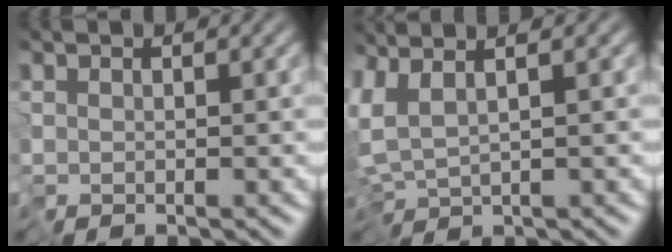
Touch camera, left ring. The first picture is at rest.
{"total": 3.3, "force": [0.4, 1.2, 3.0], "torque": [-0.073, 0.005, 0.001]}